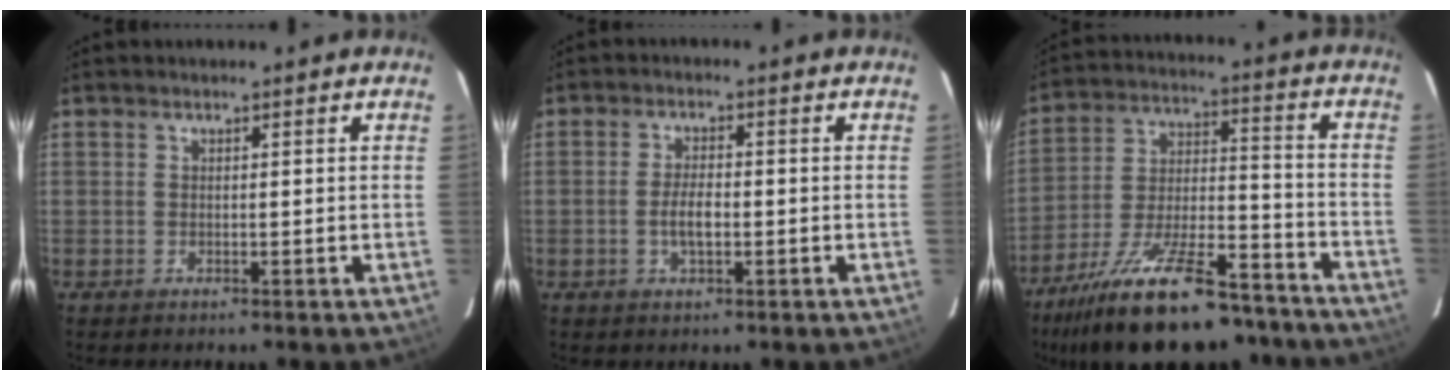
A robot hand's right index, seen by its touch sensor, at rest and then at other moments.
{"total": 3.9, "force": [-1.0, 1.4, 3.5], "torque": [-0.069, -0.001, -0.017]}
{"total": 25.7, "force": [-19.8, 8.4, 14.1], "torque": [-0.257, -0.014, -0.296]}